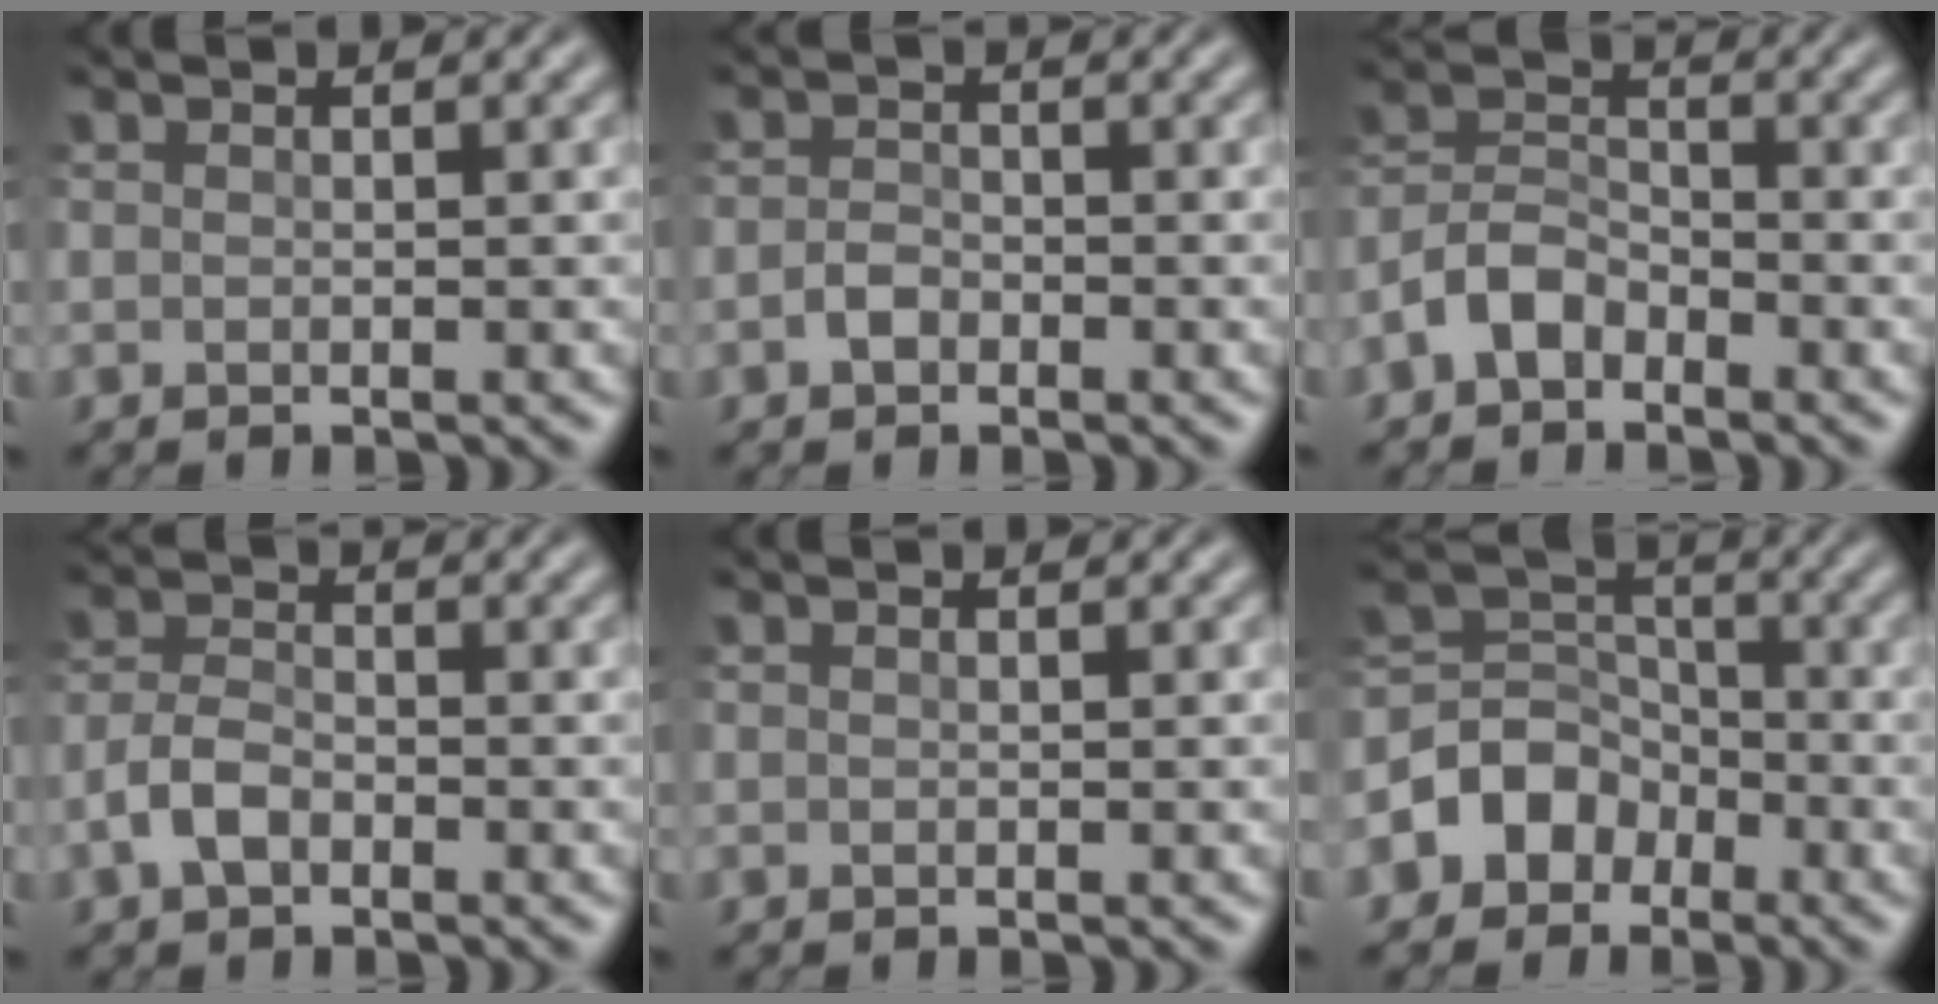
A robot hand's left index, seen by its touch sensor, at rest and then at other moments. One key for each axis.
{"total": 1.1, "fx": -0.5, "fy": 0.9, "fz": 0.5, "tx": -0.009, "ty": 0.008, "tz": -0.013}
{"total": 3.0, "fx": -2.1, "fy": 1.7, "fz": 1.4, "tx": -0.030, "ty": 0.012, "tz": -0.052}
{"total": 2.2, "fx": -1.2, "fy": 1.2, "fz": 1.4, "tx": -0.031, "ty": 0.010, "tz": -0.030}
{"total": 0.0}
{"total": 4.2, "fx": -2.2, "fy": 3.4, "fz": 1.2, "tx": -0.011, "ty": 0.014, "tz": -0.051}